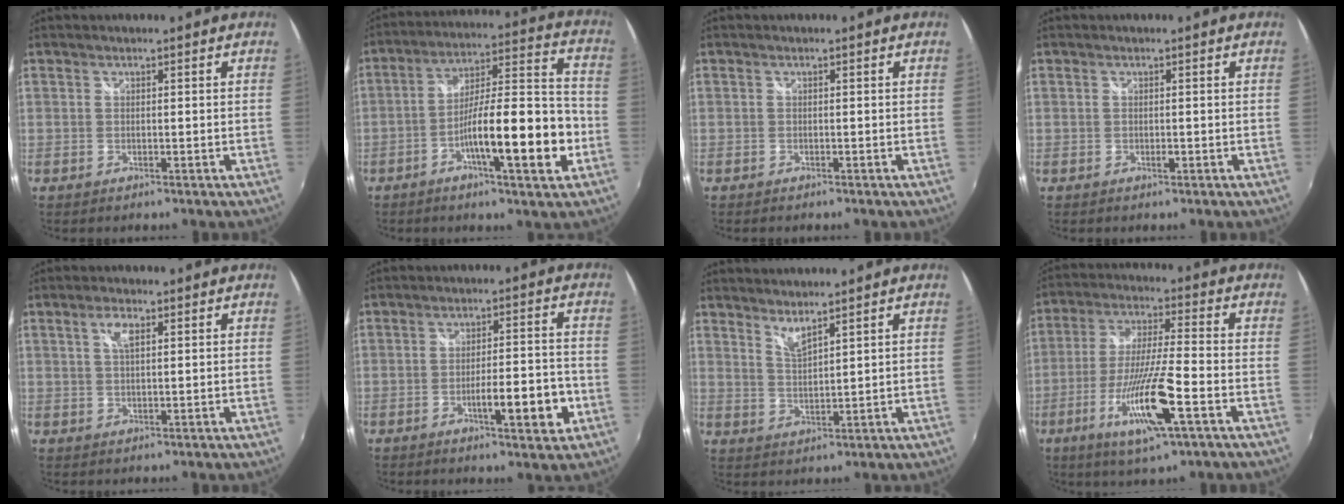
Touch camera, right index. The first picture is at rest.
{"total": 16.7, "force": [-5.6, 2.7, 15.5], "torque": [-0.247, 0.010, -0.091]}
{"total": 0.7, "force": [-0.6, 0.3, 0.1], "torque": [-0.006, -0.003, -0.012]}
{"total": 0.9, "force": [-0.3, 0.4, 0.8], "torque": [-0.014, 0.000, -0.004]}
{"total": 3.0, "force": [1.2, 1.1, 2.6], "torque": [-0.048, 0.005, 0.020]}
{"total": 8.9, "force": [-3.4, 1.6, 8.1], "torque": [-0.132, -0.005, -0.043]}
{"total": 3.5, "force": [3.1, 0.1, 1.6], "torque": [-0.030, -0.004, 0.052]}
{"total": 15.3, "force": [-6.3, 1.6, 13.8], "torque": [-0.279, -0.023, -0.116]}